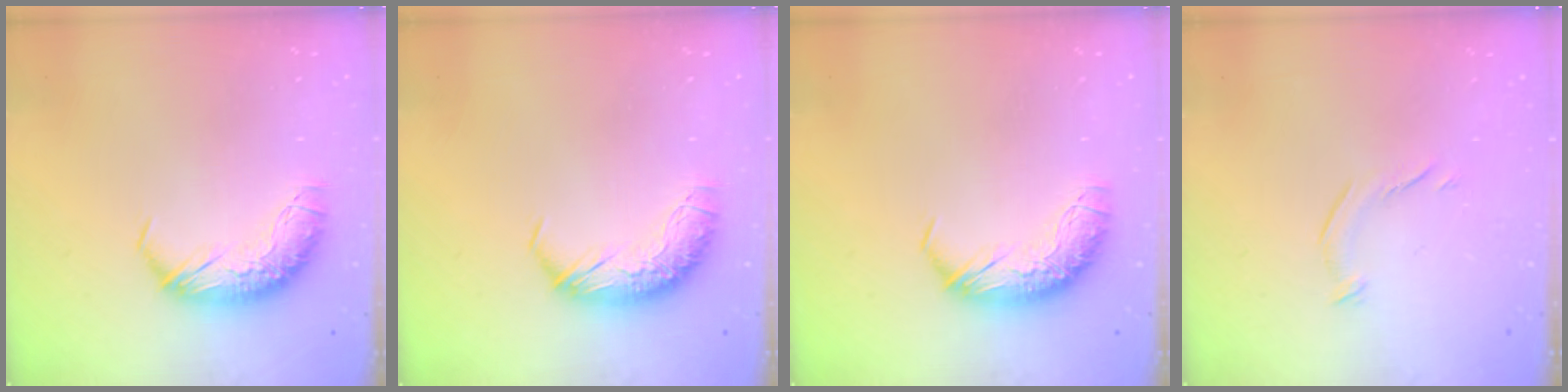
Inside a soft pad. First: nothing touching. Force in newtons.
{"total": 0.0}
{"total": 0.0}
{"total": 4.6, "press": 4.4, "slide": 1.1}